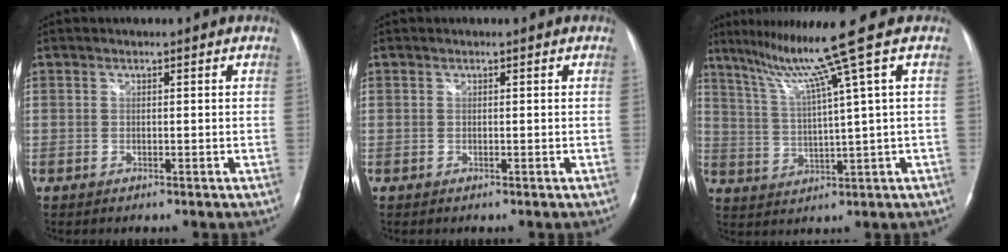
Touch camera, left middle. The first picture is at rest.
{"total": 0.0}
{"total": 10.0, "force": [6.2, -3.5, 7.0], "torque": [-0.121, -0.002, 0.109]}